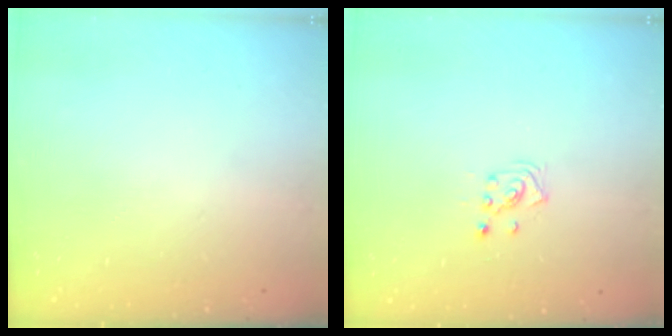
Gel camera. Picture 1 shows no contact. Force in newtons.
{"total": 2.0, "press": 1.9, "slide": 0.8}